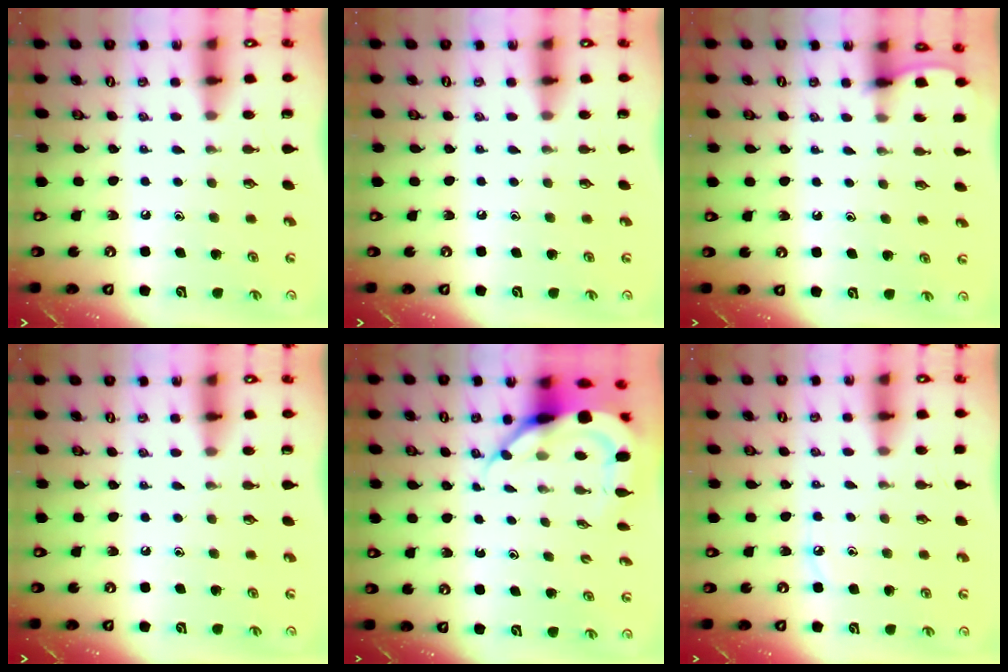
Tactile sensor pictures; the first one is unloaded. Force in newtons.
{"total": 0.0}
{"total": 2.1, "press": 2.1, "slide": 0.3}
{"total": 0.0}
{"total": 8.1, "press": 8.0, "slide": 0.9}
{"total": 4.0, "press": 3.9, "slide": 0.6}